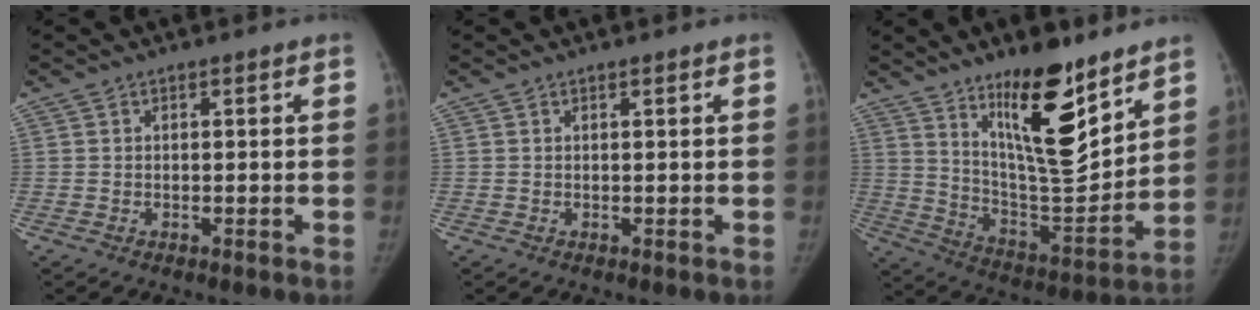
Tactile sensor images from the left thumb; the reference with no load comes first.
{"total": 0.0}
{"total": 18.9, "force": [12.0, 5.8, 13.4], "torque": [-0.173, -0.096, 0.209]}